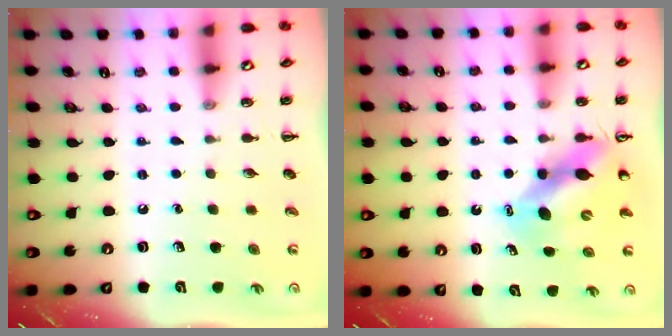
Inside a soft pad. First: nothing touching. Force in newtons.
{"total": 10.7, "press": 10.2, "slide": 3.1}